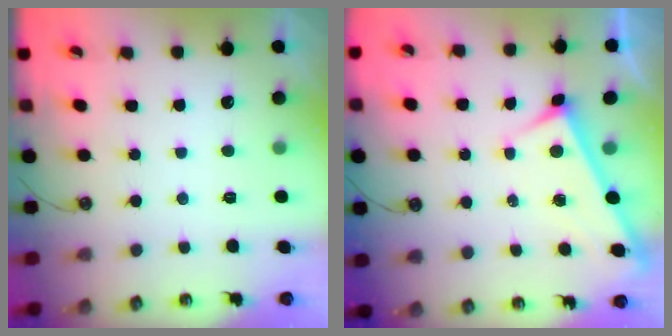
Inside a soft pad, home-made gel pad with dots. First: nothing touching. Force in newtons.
{"total": 3.3, "press": 3.3, "slide": 0.2}